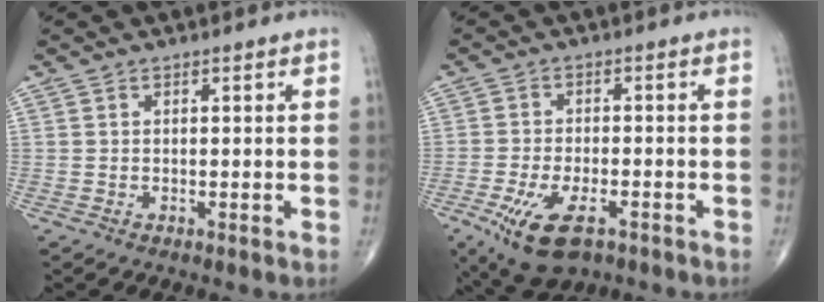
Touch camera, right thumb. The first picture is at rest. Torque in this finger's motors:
{"motor_torque": [0.25, 0.10, 0.39, 0.11, 0.07]}